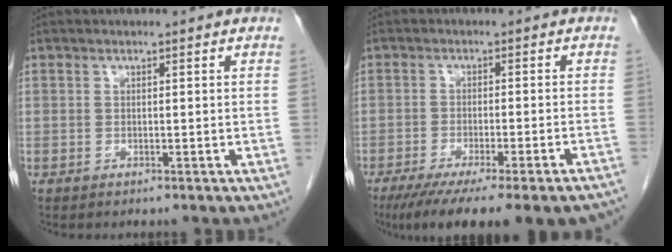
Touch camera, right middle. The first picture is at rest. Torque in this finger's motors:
{"motor_torque": [0.68, -0.67, 0.34, 0.10]}